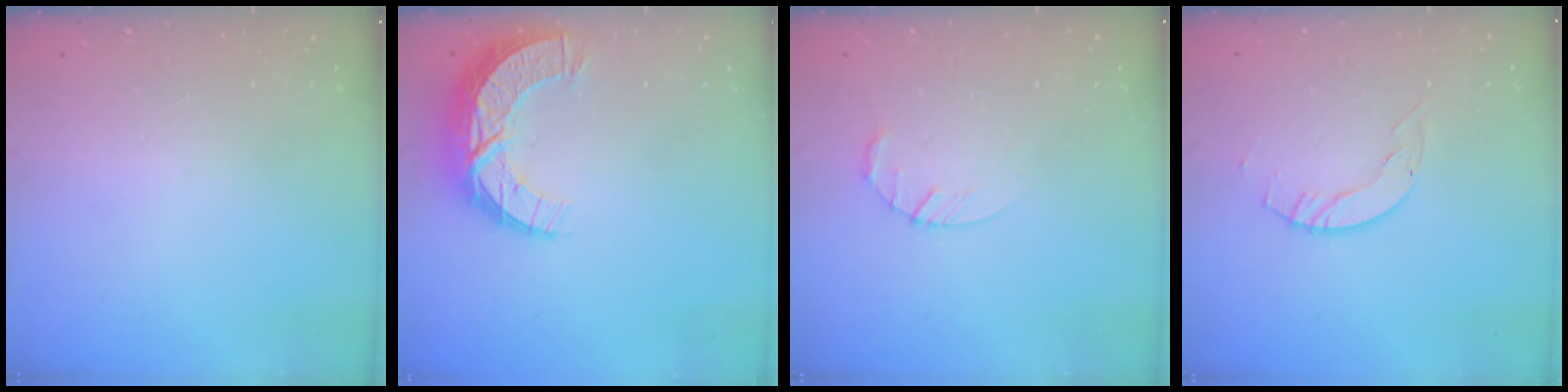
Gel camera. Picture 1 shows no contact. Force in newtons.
{"total": 11.6, "press": 11.6, "slide": 0.7}
{"total": 3.5, "press": 3.4, "slide": 0.5}
{"total": 2.1, "press": 2.1, "slide": 0.3}